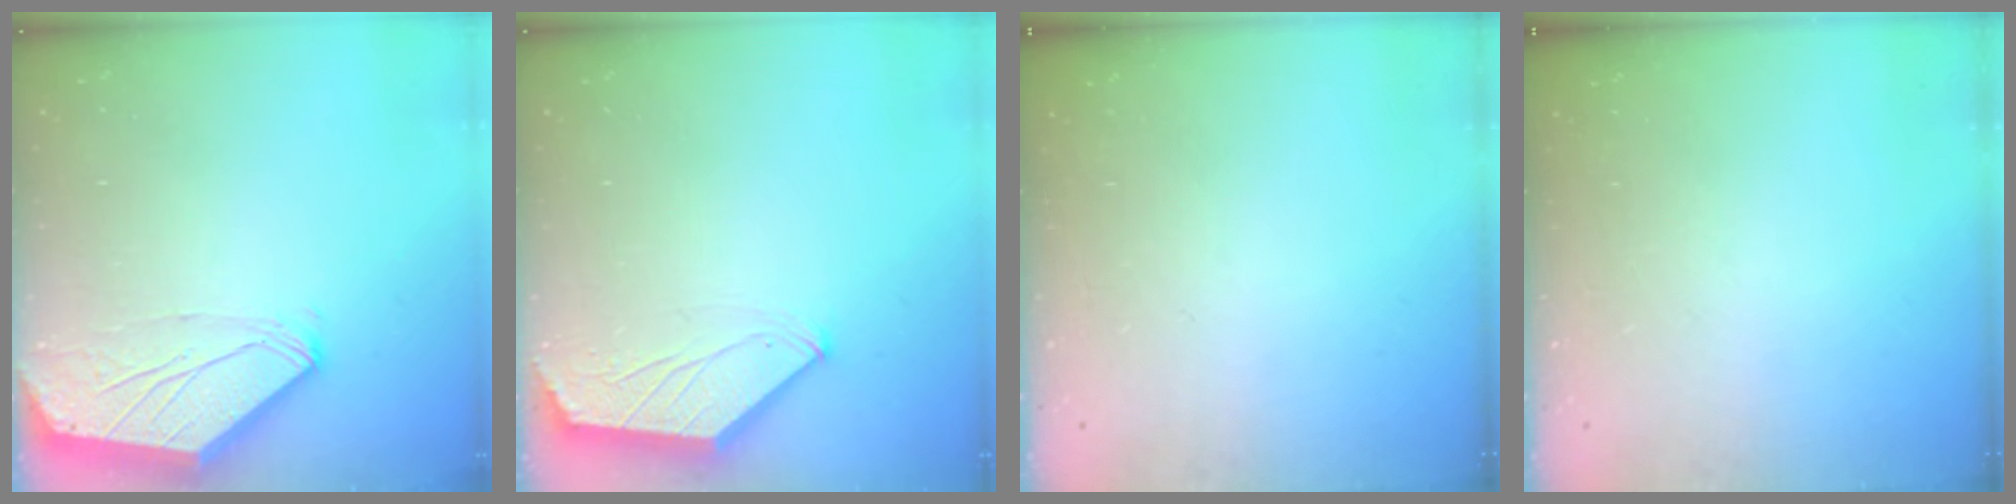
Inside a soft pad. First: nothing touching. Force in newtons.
{"total": 1.6, "press": 1.6, "slide": 0.3}
{"total": 0.0}
{"total": 0.0}